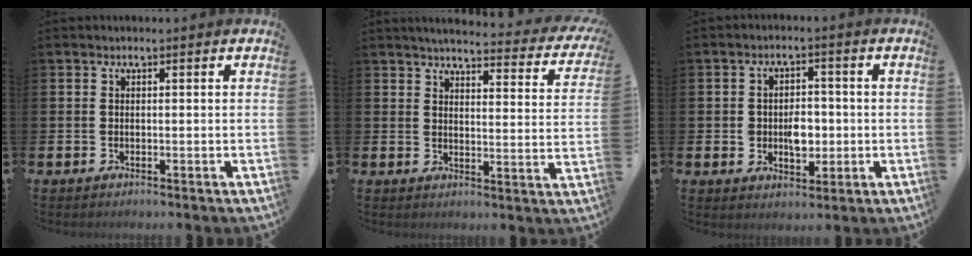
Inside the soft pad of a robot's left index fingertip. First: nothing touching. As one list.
[{"total": 4.0, "force": [3.8, 0.5, 1.3], "torque": [-0.028, -0.035, 0.057]}, {"total": 4.2, "force": [-0.6, 3.2, 2.7], "torque": [-0.039, 0.002, -0.020]}]